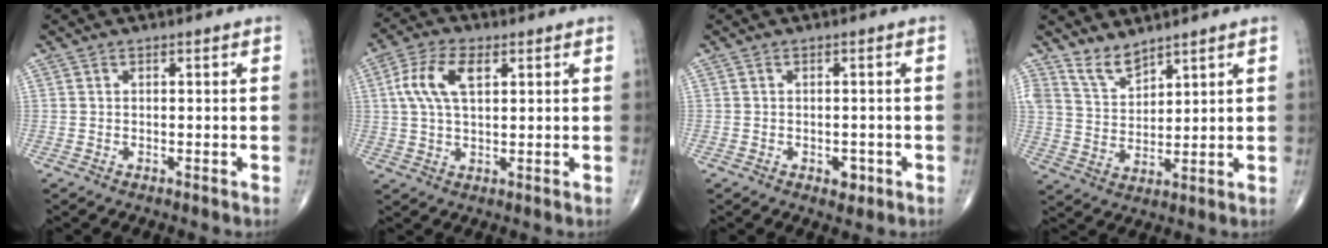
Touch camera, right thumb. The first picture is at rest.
{"total": 8.7, "force": [2.5, 4.4, 7.1], "torque": [-0.148, 0.012, 0.046]}
{"total": 2.2, "force": [-1.0, 1.5, 1.3], "torque": [-0.002, 0.003, -0.011]}
{"total": 5.3, "force": [4.7, 1.9, 1.4], "torque": [-0.016, -0.040, 0.104]}